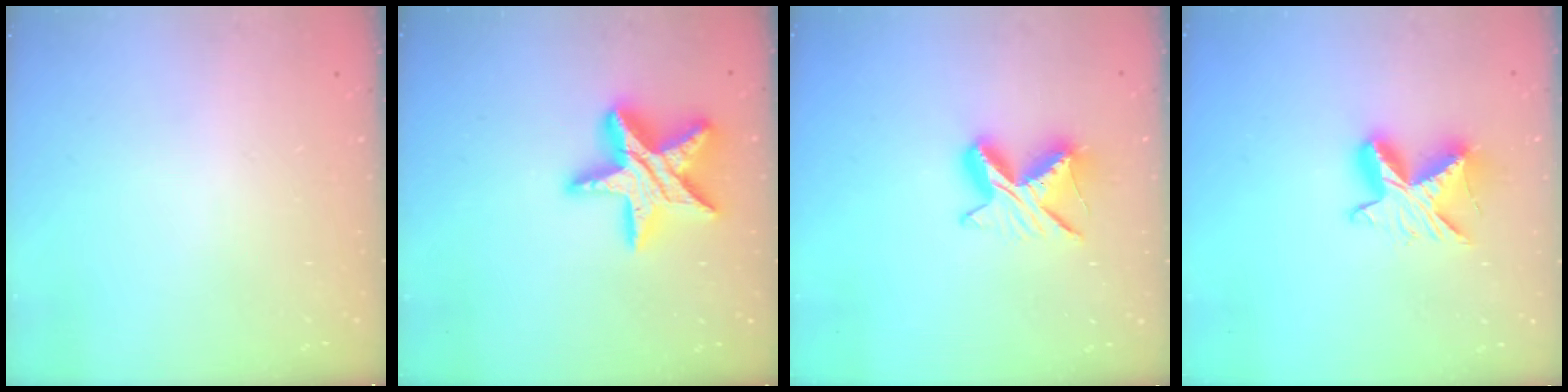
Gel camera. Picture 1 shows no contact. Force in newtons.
{"total": 21.1, "press": 21.0, "slide": 1.7}
{"total": 9.0, "press": 9.0, "slide": 0.7}
{"total": 9.8, "press": 9.8, "slide": 0.6}